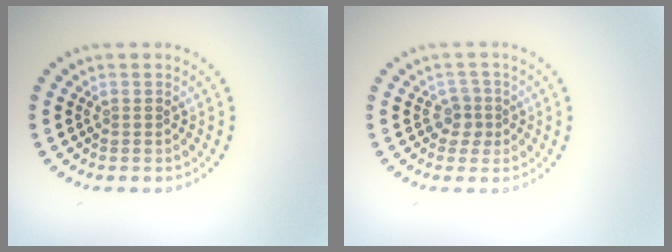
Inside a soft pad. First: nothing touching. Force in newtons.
{"total": 1.8, "press": 1.4, "slide": 1.2}